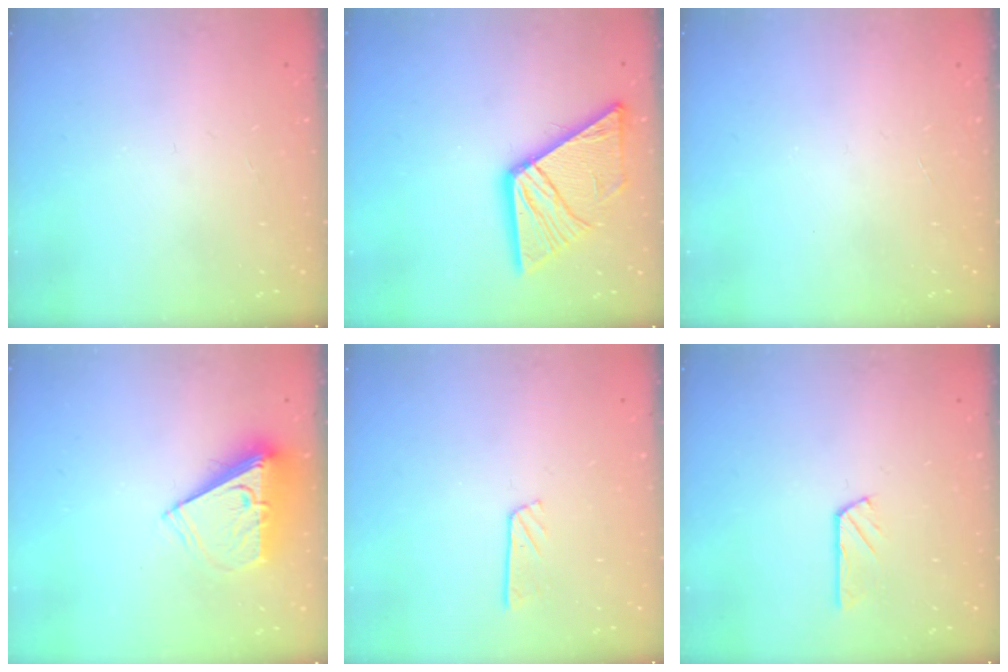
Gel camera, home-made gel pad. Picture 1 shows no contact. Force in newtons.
{"total": 15.2, "press": 15.1, "slide": 1.5}
{"total": 0.0}
{"total": 7.1, "press": 7.0, "slide": 1.0}
{"total": 3.6, "press": 3.6, "slide": 0.3}
{"total": 2.9, "press": 2.9, "slide": 0.1}